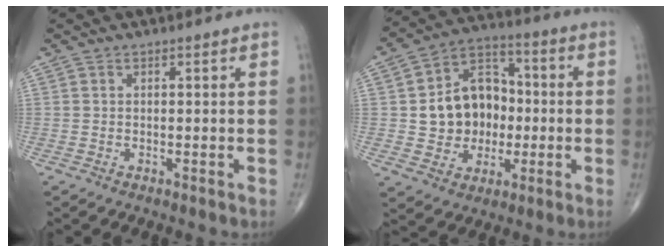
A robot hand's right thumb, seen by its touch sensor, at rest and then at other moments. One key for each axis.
{"total": 14.0, "fx": -0.4, "fy": 11.5, "fz": 8.0, "tx": -0.083, "ty": 0.032, "tz": -0.004}